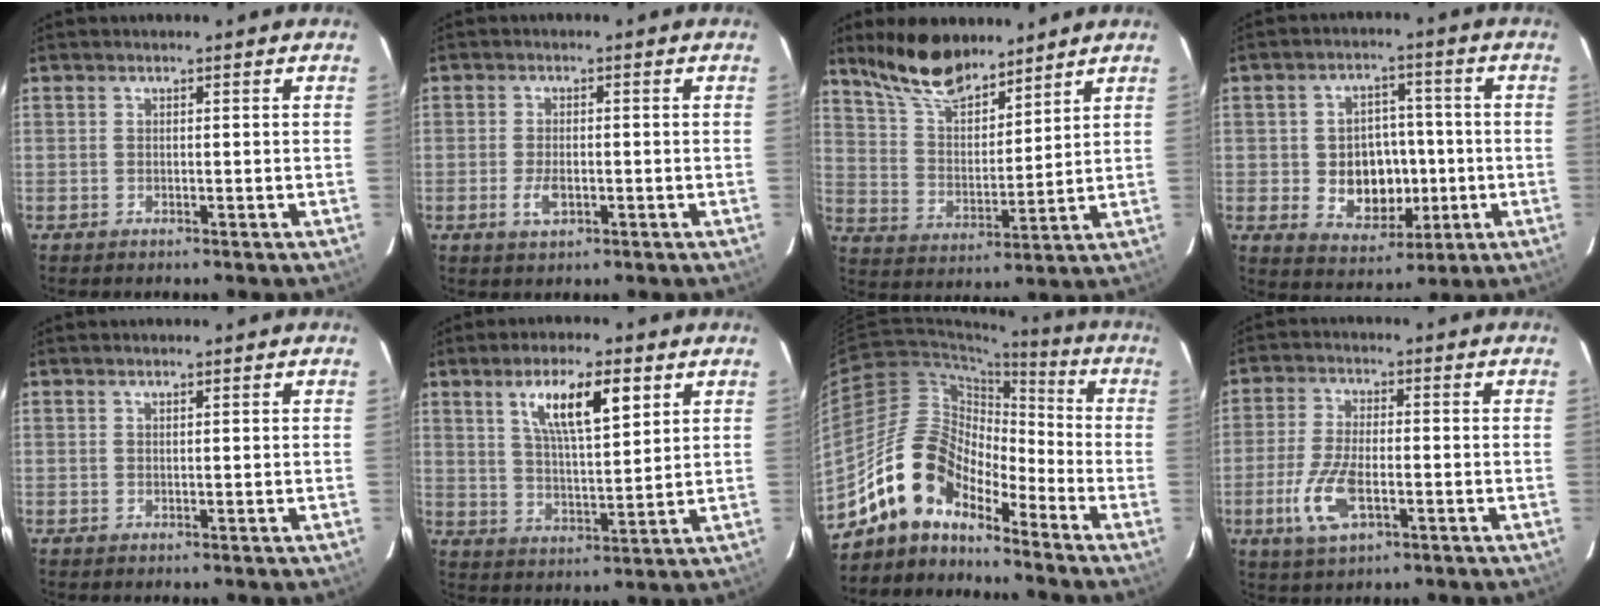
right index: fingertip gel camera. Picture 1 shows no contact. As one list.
[{"total": 3.6, "force": [-1.3, 1.9, 2.9], "torque": [-0.061, -0.003, -0.022]}, {"total": 13.3, "force": [10.9, 4.6, 6.1], "torque": [-0.114, 0.010, 0.206]}, {"total": 10.2, "force": [-1.7, 8.1, 6.0], "torque": [-0.123, 0.010, -0.007]}, {"total": 0.5, "force": [0.5, -0.1, 0.2], "torque": [-0.008, -0.002, 0.008]}, {"total": 10.7, "force": [5.3, 2.7, 8.9], "torque": [-0.152, 0.006, 0.095]}, {"total": 12.9, "force": [-10.4, 5.4, 5.4], "torque": [-0.095, 0.023, -0.202]}, {"total": 9.2, "force": [-3.2, 3.9, 7.8], "torque": [-0.172, -0.008, -0.059]}]